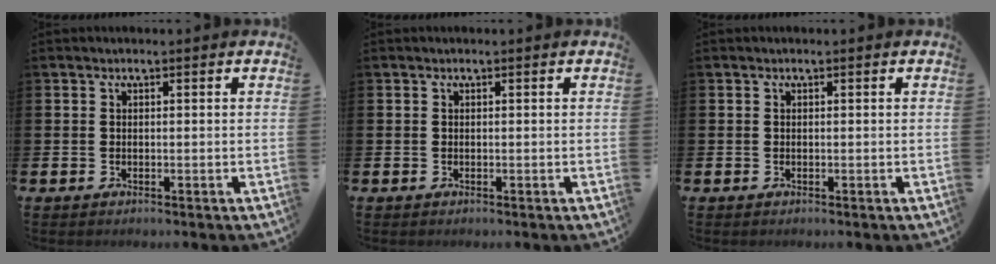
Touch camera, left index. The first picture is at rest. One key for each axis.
{"total": 0.0}
{"total": 0.0}